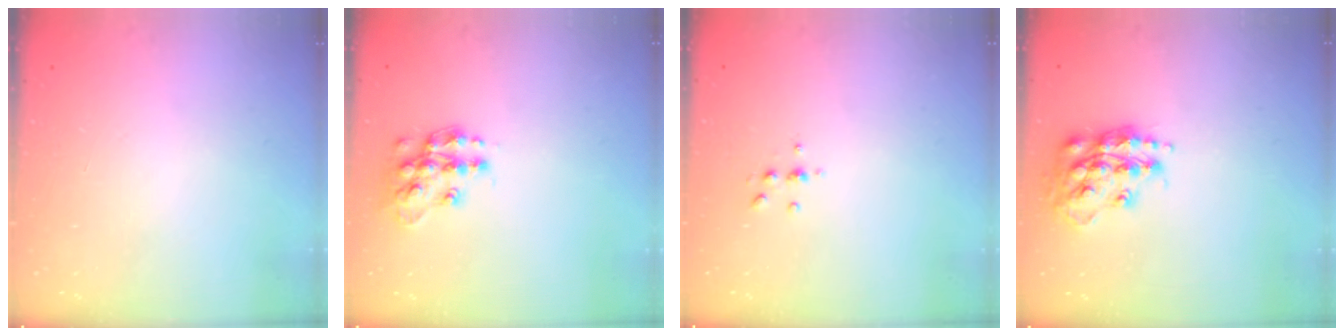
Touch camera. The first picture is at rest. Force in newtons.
{"total": 13.3, "press": 13.3, "slide": 0.9}
{"total": 4.2, "press": 4.1, "slide": 0.5}
{"total": 15.5, "press": 15.4, "slide": 1.3}